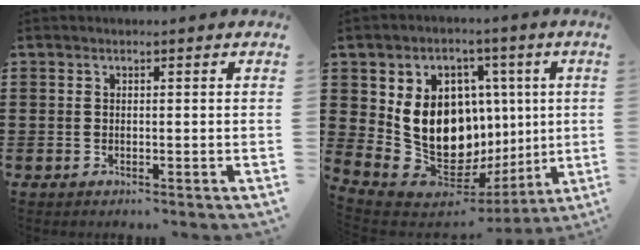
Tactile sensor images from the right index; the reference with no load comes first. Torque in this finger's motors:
{"motor_torque": [2.14, 0.00, 1.05, 0.21]}